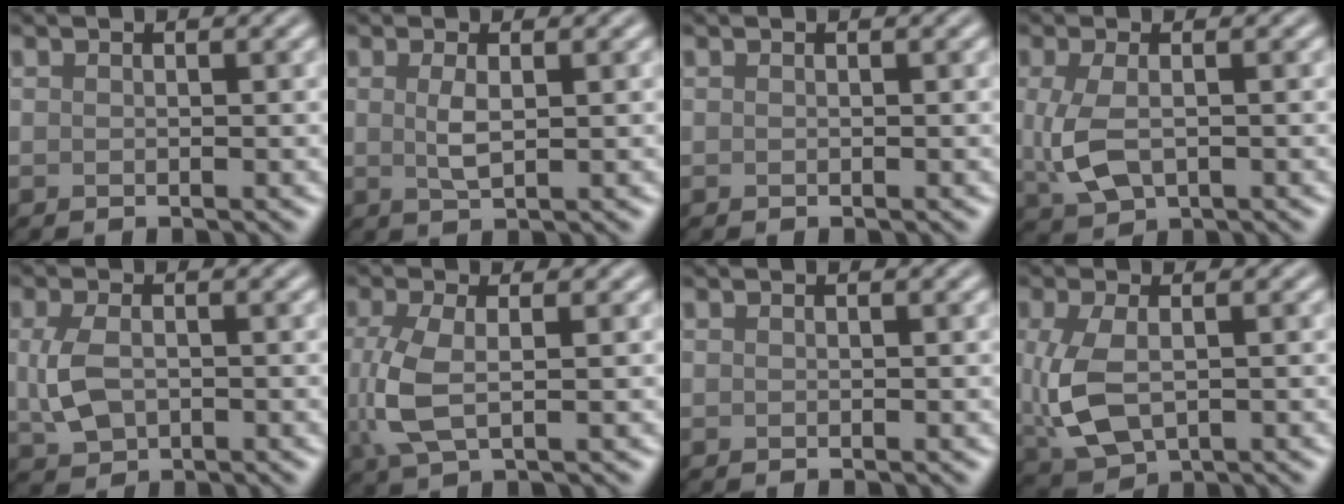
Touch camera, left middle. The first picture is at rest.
{"total": 1.9, "force": [0.4, 0.6, 1.8], "torque": [-0.040, -0.001, 0.009]}
{"total": 0.0}
{"total": 3.7, "force": [0.0, 2.1, 3.1], "torque": [-0.078, -0.002, 0.003]}
{"total": 3.6, "force": [0.0, 2.4, 2.7], "torque": [-0.066, -0.001, 0.002]}
{"total": 4.2, "force": [0.1, 1.8, 3.8], "torque": [-0.097, -0.003, 0.000]}
{"total": 0.0}
{"total": 5.5, "force": [0.0, 3.2, 4.5], "torque": [-0.113, -0.007, 0.006]}